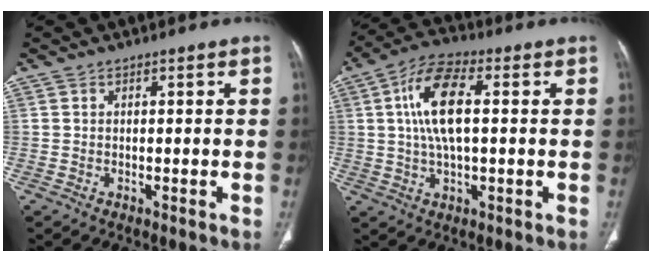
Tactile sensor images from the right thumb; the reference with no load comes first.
{"total": 12.0, "force": [1.8, 5.1, 10.7], "torque": [-0.213, 0.016, 0.030]}